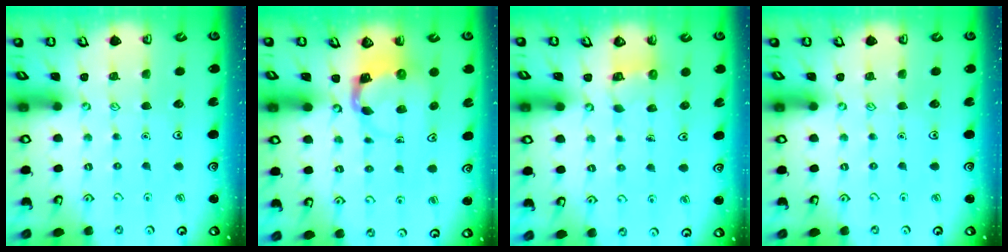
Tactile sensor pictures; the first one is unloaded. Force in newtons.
{"total": 4.0, "press": 3.9, "slide": 0.7}
{"total": 3.1, "press": 3.1, "slide": 0.2}
{"total": 0.0}